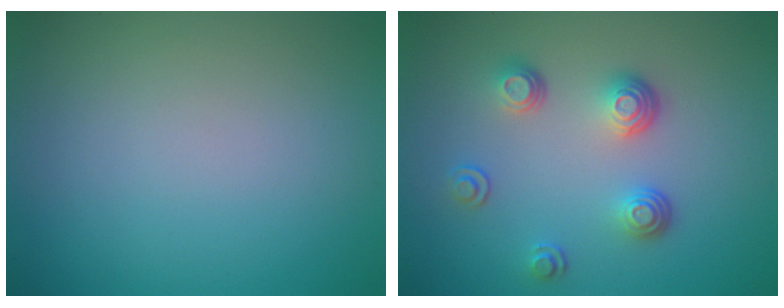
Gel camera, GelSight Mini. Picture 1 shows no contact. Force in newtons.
{"total": 3.5, "press": 2.7, "slide": 2.3}